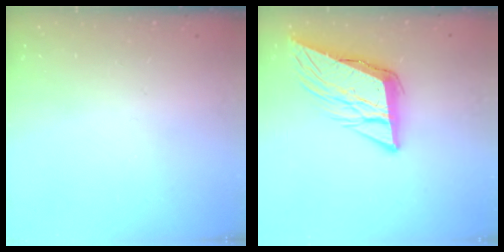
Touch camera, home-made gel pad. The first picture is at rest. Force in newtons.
{"total": 10.6, "press": 10.2, "slide": 2.8}